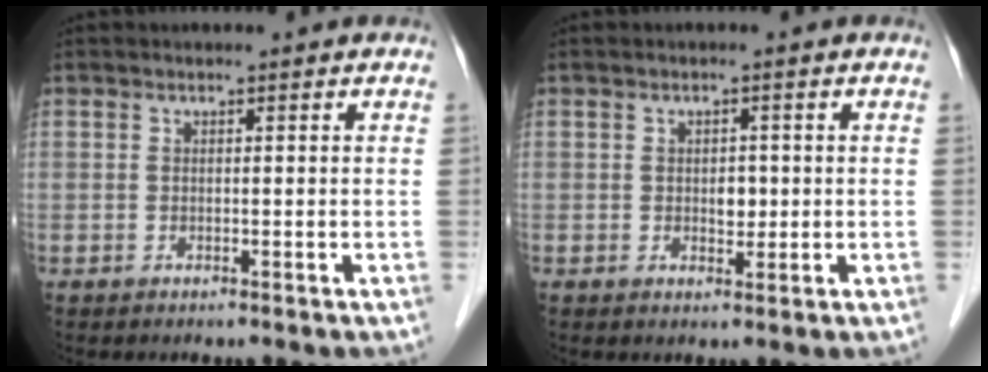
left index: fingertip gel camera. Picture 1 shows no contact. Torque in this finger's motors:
{"motor_torque": [0.03, 0.01, 0.00, 0.00]}